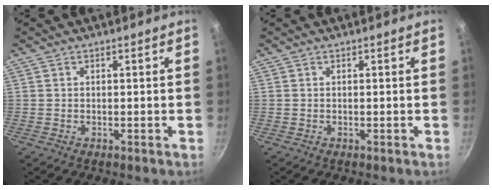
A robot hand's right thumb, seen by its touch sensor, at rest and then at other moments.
{"total": 0.0}